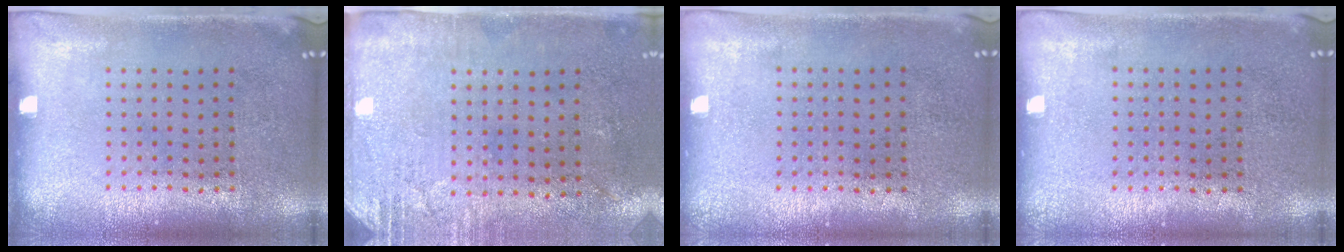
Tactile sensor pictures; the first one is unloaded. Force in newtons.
{"total": 2.8, "press": 2.3, "slide": 1.6}
{"total": 0.0}
{"total": 0.0}